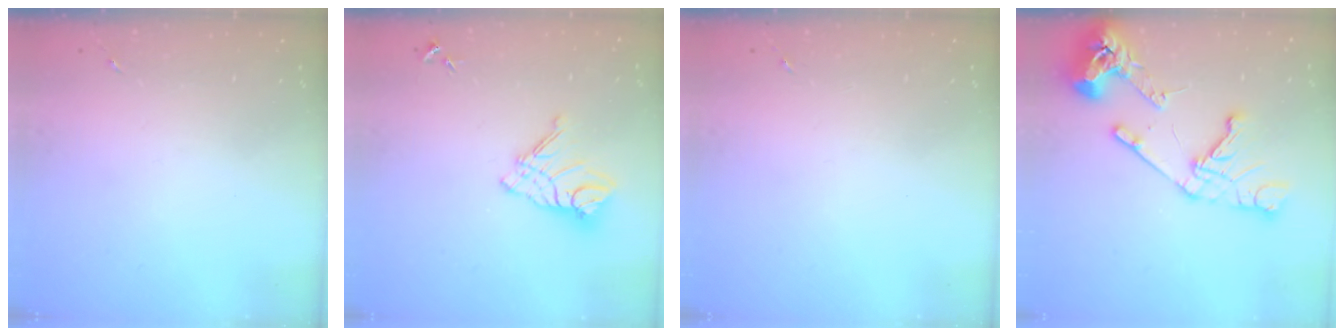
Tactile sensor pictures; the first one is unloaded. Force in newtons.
{"total": 12.6, "press": 12.5, "slide": 1.3}
{"total": 0.0}
{"total": 17.0, "press": 16.9, "slide": 1.9}